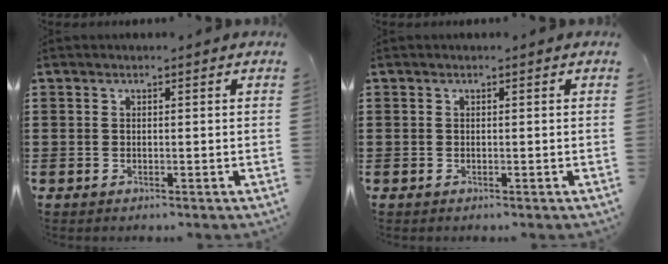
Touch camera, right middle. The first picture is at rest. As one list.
[{"total": 0.0}]